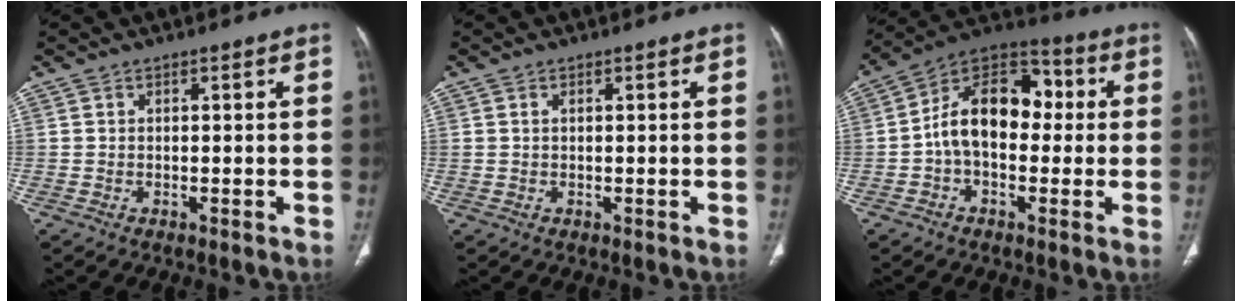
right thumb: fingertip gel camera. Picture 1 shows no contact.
{"total": 0.6, "force": [0.2, 0.3, 0.4], "torque": [-0.011, 0.005, 0.006]}
{"total": 15.3, "force": [0.2, 9.9, 11.6], "torque": [-0.161, 0.045, -0.010]}